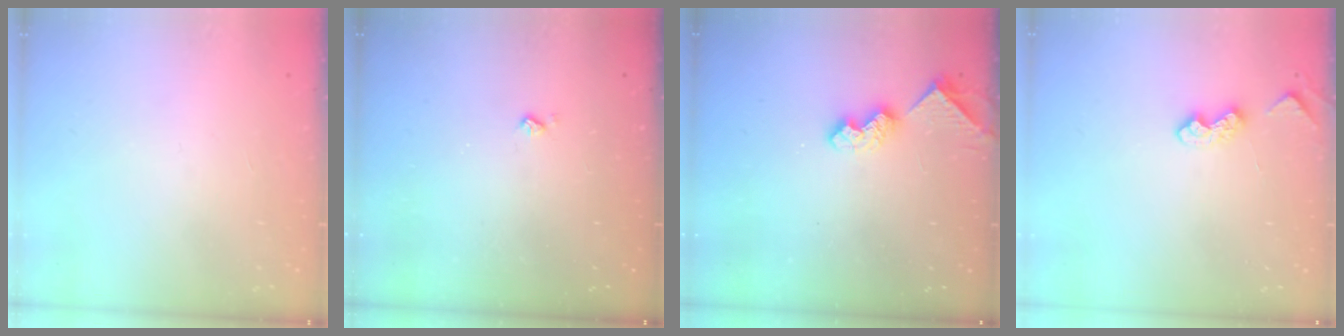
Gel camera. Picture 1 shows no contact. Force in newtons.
{"total": 2.2, "press": 2.2, "slide": 0.4}
{"total": 8.3, "press": 8.3, "slide": 0.6}
{"total": 4.5, "press": 4.5, "slide": 0.6}